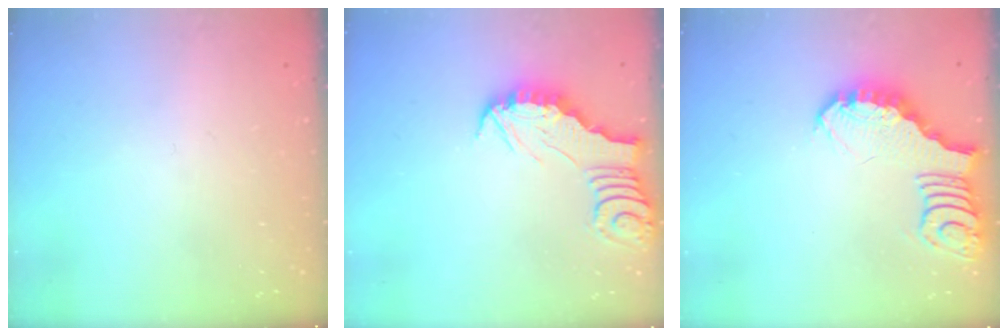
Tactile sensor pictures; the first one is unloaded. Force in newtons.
{"total": 2.9, "press": 2.9, "slide": 0.2}
{"total": 3.7, "press": 3.6, "slide": 0.5}